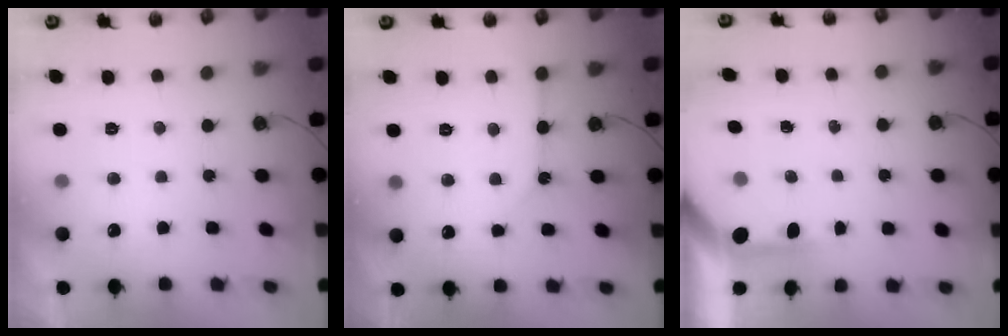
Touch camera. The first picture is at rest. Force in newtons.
{"total": 4.6, "press": 4.6, "slide": 0.5}
{"total": 3.3, "press": 3.3, "slide": 0.4}